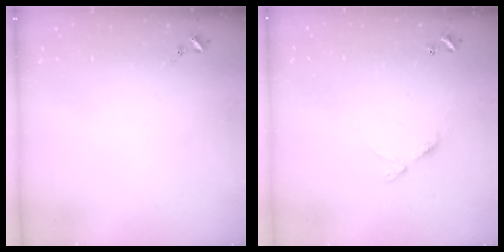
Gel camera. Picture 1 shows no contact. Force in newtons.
{"total": 6.4, "press": 6.4, "slide": 0.5}